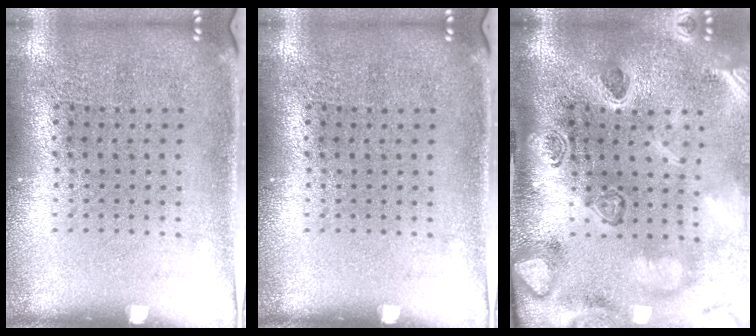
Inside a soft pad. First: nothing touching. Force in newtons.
{"total": 0.0}
{"total": 4.3, "press": 3.2, "slide": 3.0}